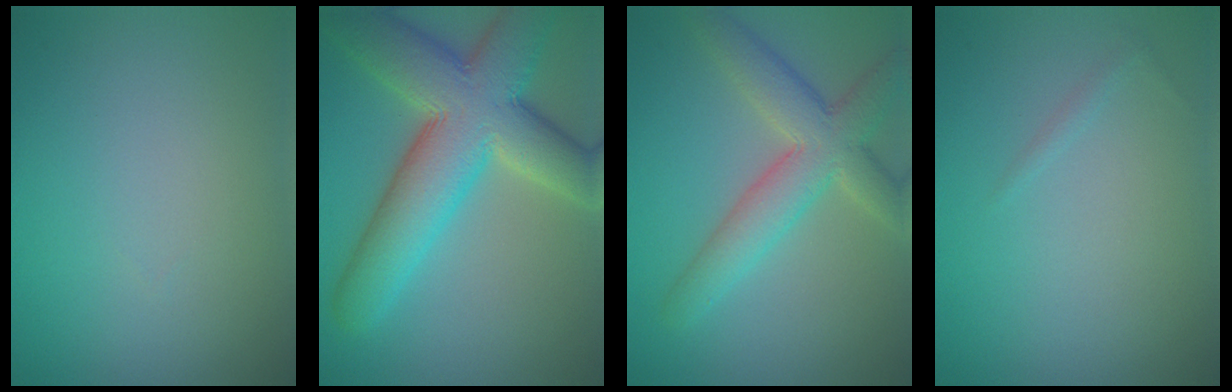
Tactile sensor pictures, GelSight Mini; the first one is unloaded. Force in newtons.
{"total": 11.5, "press": 11.5, "slide": 0.8}
{"total": 5.8, "press": 5.8, "slide": 0.3}
{"total": 0.5, "press": 0.5, "slide": 0.0}